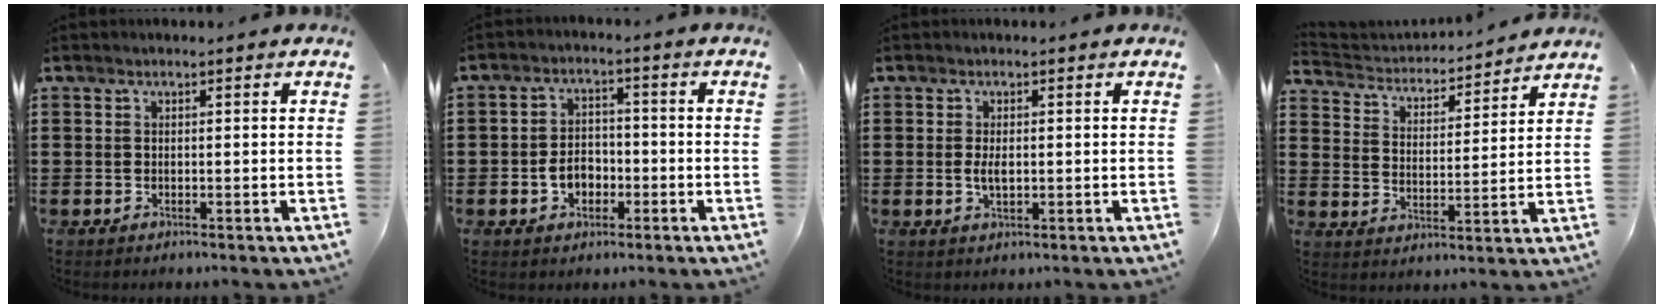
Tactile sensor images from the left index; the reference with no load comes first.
{"total": 4.4, "force": [-1.7, 3.1, 2.6], "torque": [-0.051, 0.006, -0.034]}
{"total": 2.5, "force": [-0.2, 1.1, 2.2], "torque": [-0.050, -0.002, -0.008]}
{"total": 2.9, "force": [2.9, 0.6, 0.0], "torque": [-0.023, -0.027, 0.041]}